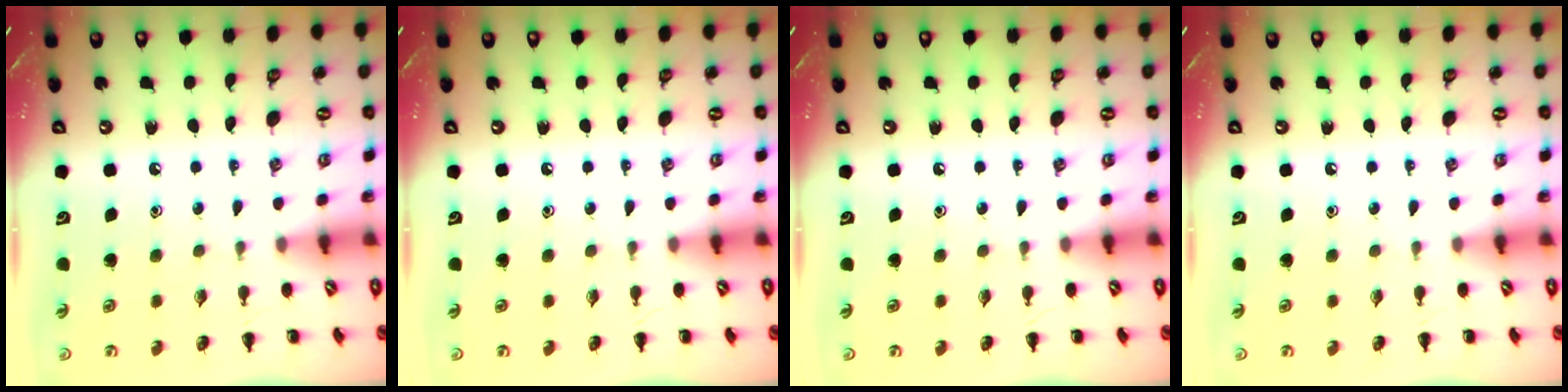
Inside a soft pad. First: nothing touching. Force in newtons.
{"total": 0.0}
{"total": 0.0}
{"total": 0.0}